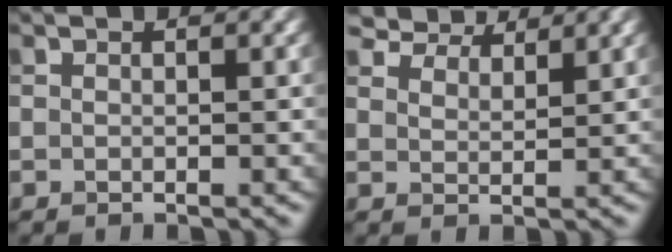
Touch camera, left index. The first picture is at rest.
{"total": 6.2, "force": [5.7, 1.8, 1.8], "torque": [-0.042, -0.010, 0.108]}